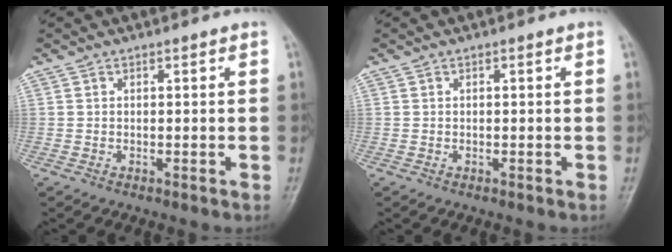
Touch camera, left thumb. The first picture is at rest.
{"total": 0.0}